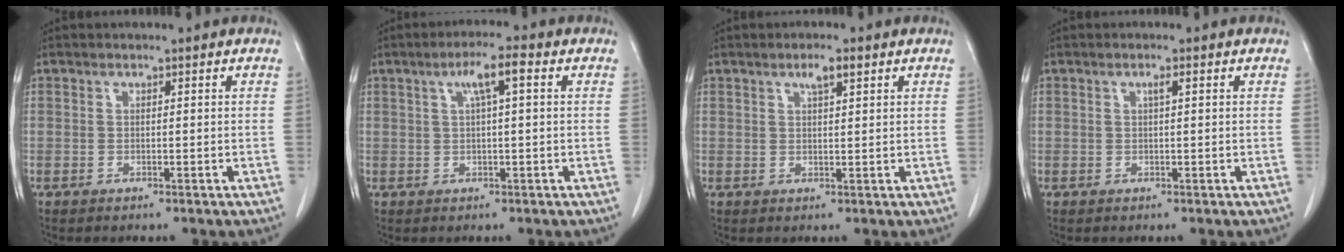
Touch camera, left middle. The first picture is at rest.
{"total": 4.3, "force": [1.4, 0.3, 4.0], "torque": [-0.072, 0.012, 0.024]}
{"total": 2.4, "force": [1.4, 0.4, 1.9], "torque": [-0.035, 0.003, 0.024]}
{"total": 0.8, "force": [0.3, 0.0, 0.8], "torque": [-0.013, 0.002, 0.004]}